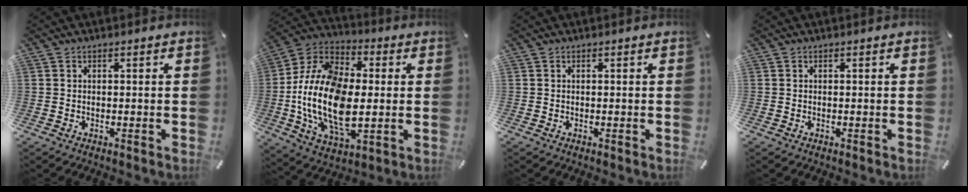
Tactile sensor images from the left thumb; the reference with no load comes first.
{"total": 20.4, "force": [-2.6, 12.7, 15.7], "torque": [-0.362, -0.003, -0.049]}
{"total": 0.0}
{"total": 0.0}